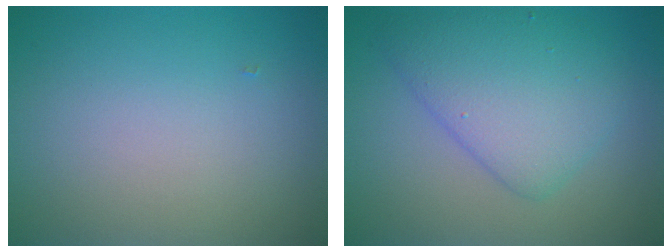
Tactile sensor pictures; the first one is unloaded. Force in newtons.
{"total": 5.4, "press": 5.4, "slide": 0.1}